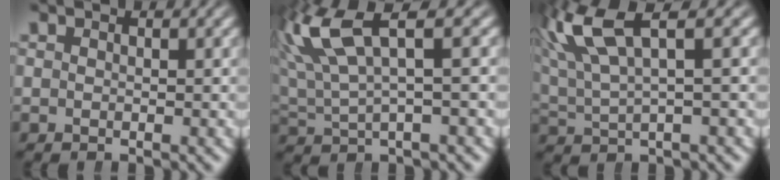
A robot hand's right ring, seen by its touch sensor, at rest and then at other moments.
{"total": 8.2, "force": [3.4, 4.5, 6.0], "torque": [-0.128, 0.003, 0.054]}
{"total": 7.4, "force": [3.2, 3.7, 5.6], "torque": [-0.122, -0.001, 0.059]}